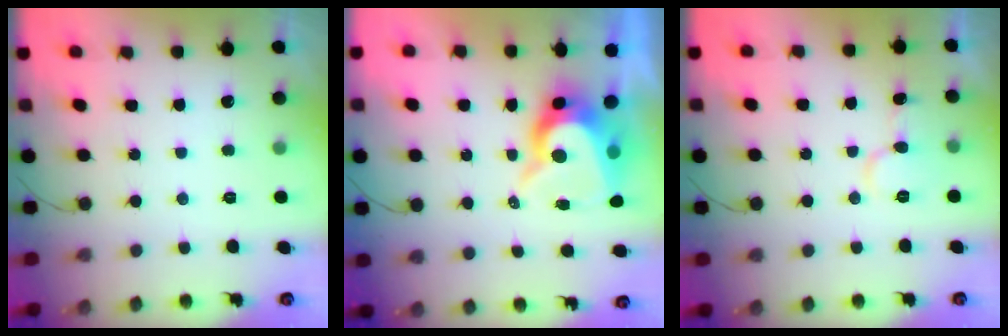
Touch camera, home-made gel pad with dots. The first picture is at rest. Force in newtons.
{"total": 11.3, "press": 11.2, "slide": 0.9}
{"total": 8.5, "press": 8.5, "slide": 0.7}